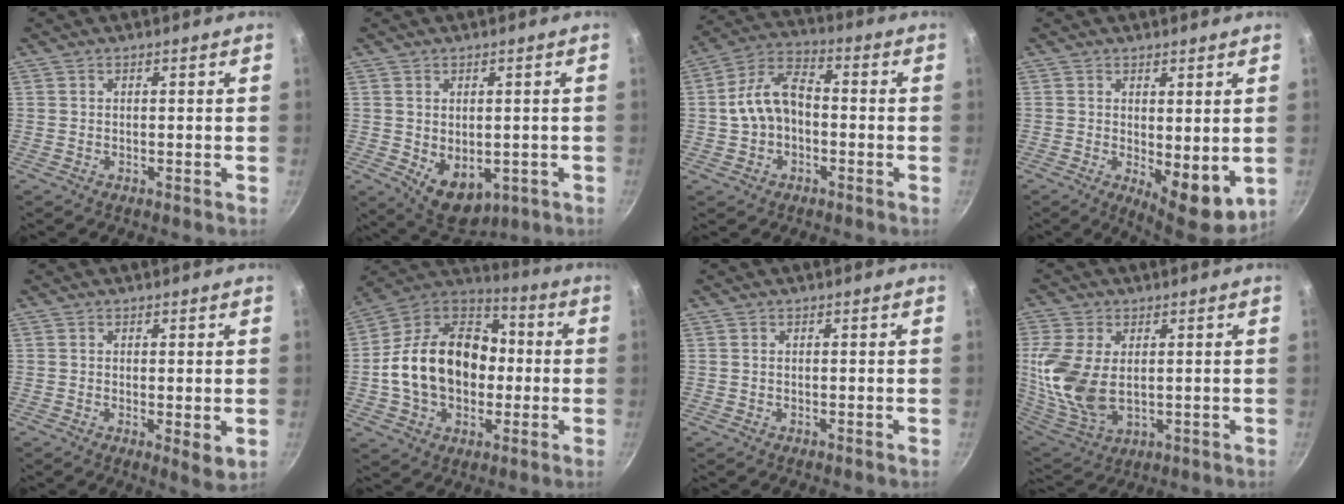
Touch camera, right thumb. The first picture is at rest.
{"total": 8.4, "force": [-1.3, 5.8, 5.9], "torque": [-0.066, -0.009, 0.002]}
{"total": 10.1, "force": [-1.1, 6.7, 7.4], "torque": [-0.122, 0.043, -0.028]}
{"total": 8.4, "force": [-0.1, 3.6, 7.6], "torque": [-0.085, -0.015, 0.011]}
{"total": 3.5, "force": [0.1, 1.2, 3.3], "torque": [-0.048, -0.014, 0.002]}
{"total": 21.7, "force": [-1.0, 16.0, 14.7], "torque": [-0.224, 0.047, -0.027]}
{"total": 0.0}
{"total": 14.7, "force": [1.4, 9.0, 11.6], "torque": [-0.243, -0.017, 0.039]}